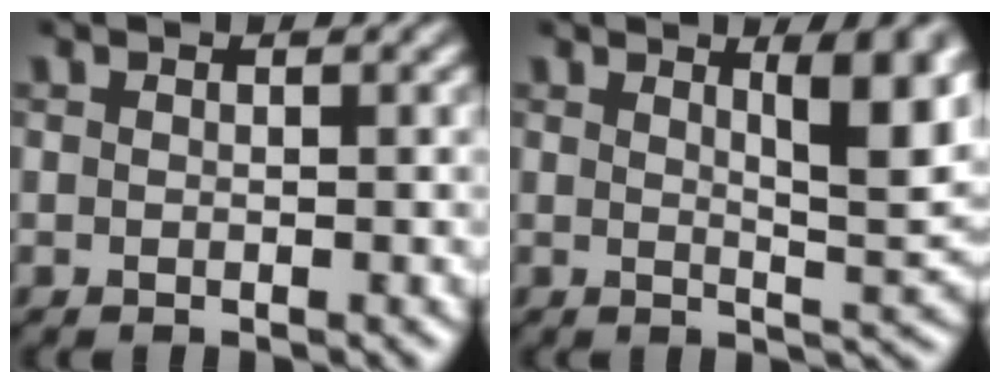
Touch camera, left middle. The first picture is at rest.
{"total": 6.2, "force": [2.3, 1.6, 5.5], "torque": [-0.062, -0.004, 0.036]}